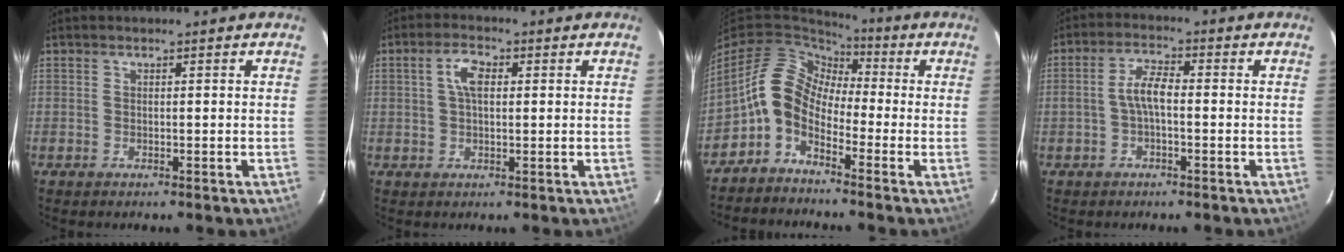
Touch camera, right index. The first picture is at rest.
{"total": 4.2, "force": [0.9, 2.1, 3.5], "torque": [-0.069, 0.012, 0.018]}
{"total": 9.1, "force": [-2.8, 6.5, 5.7], "torque": [-0.113, 0.020, -0.072]}
{"total": 4.2, "force": [-0.8, 1.5, 3.8], "torque": [-0.077, 0.016, -0.016]}